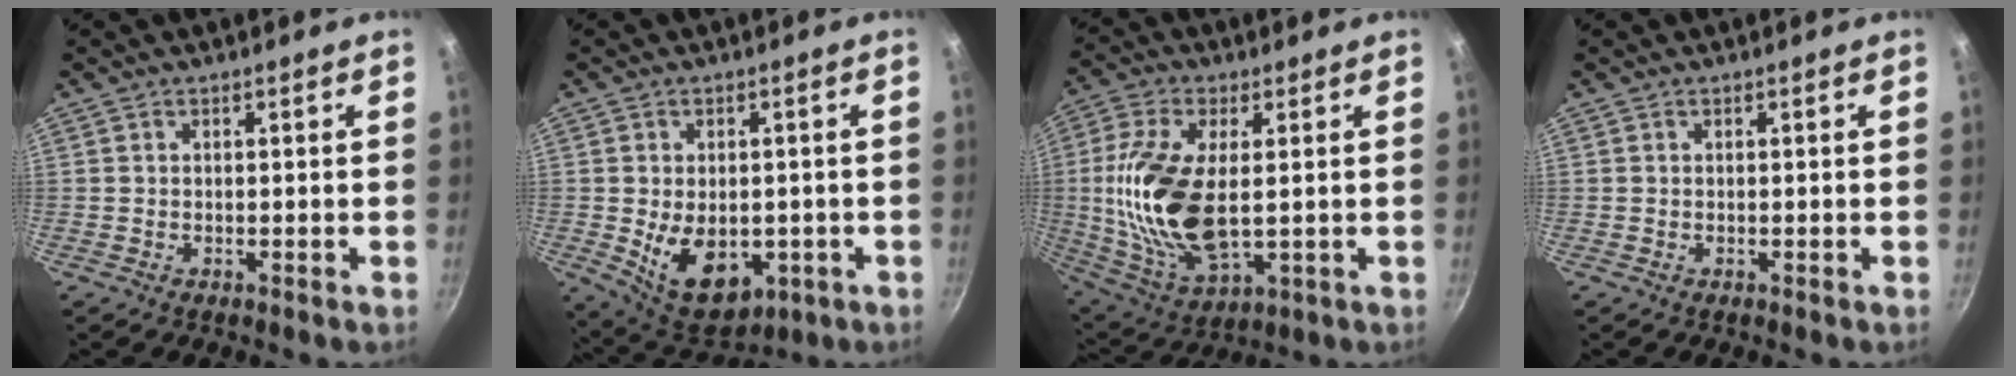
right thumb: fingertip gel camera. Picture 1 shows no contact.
{"total": 12.4, "force": [-2.3, 8.2, 9.1], "torque": [-0.107, -0.010, -0.011]}
{"total": 18.6, "force": [1.0, 9.1, 16.1], "torque": [-0.320, -0.007, 0.023]}
{"total": 0.0}